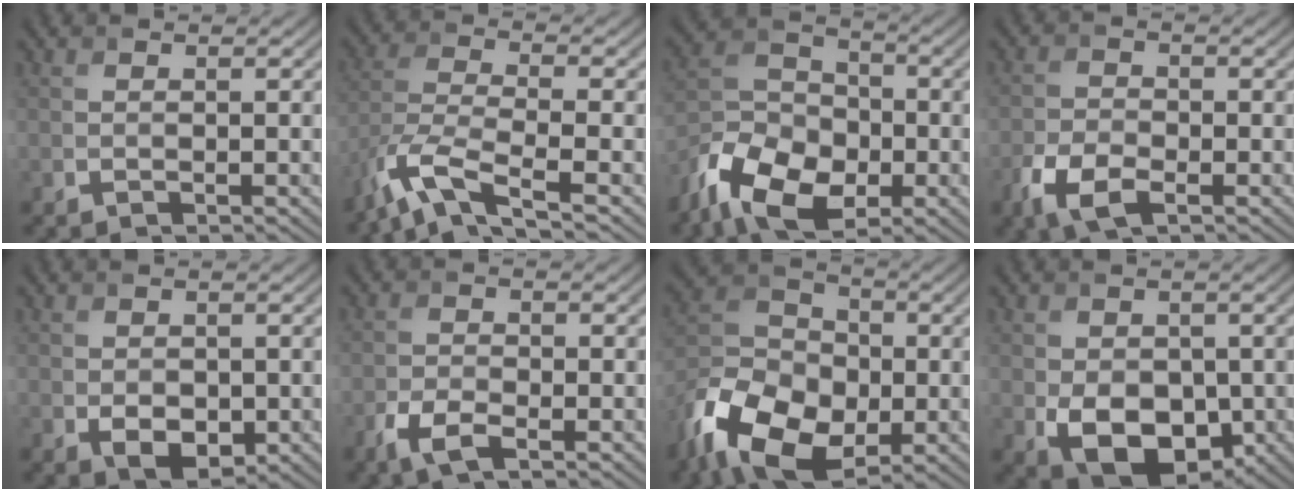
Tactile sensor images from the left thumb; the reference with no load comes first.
{"total": 9.1, "force": [-6.0, 2.4, 6.4], "torque": [-0.140, -0.009, -0.131]}
{"total": 12.1, "force": [-6.9, 7.1, 6.9], "torque": [-0.156, -0.022, -0.149]}
{"total": 5.4, "force": [-2.9, 2.8, 3.6], "torque": [-0.081, -0.010, -0.064]}
{"total": 3.4, "force": [-0.7, 2.4, 2.3], "torque": [-0.050, -0.015, -0.008]}
{"total": 3.7, "force": [-2.2, 1.5, 2.5], "torque": [-0.060, -0.004, -0.051]}
{"total": 14.6, "force": [-6.5, 9.5, 9.0], "torque": [-0.213, -0.031, -0.139]}
{"total": 8.2, "force": [-2.0, 5.7, 5.5], "torque": [-0.105, -0.026, -0.029]}